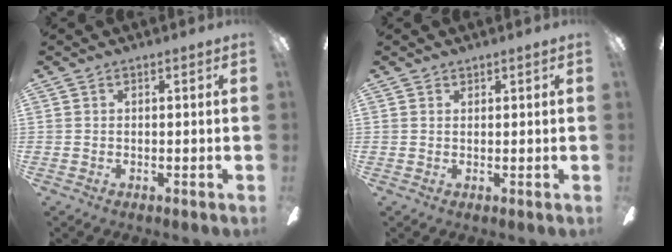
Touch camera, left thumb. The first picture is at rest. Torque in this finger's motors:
{"motor_torque": [-0.08, -0.16, -0.25, 0.21, -0.01]}